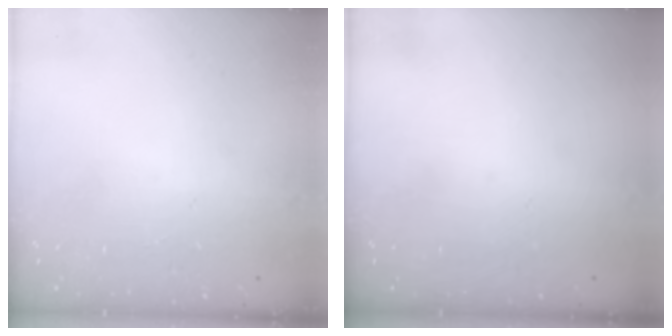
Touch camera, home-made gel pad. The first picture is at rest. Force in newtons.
{"total": 0.0}